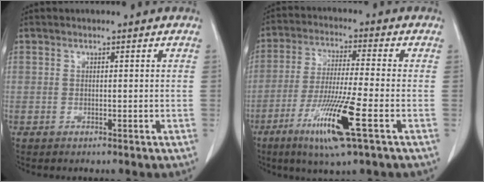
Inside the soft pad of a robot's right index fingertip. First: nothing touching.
{"total": 12.1, "force": [-5.4, -0.2, 10.8], "torque": [-0.214, -0.028, -0.101]}